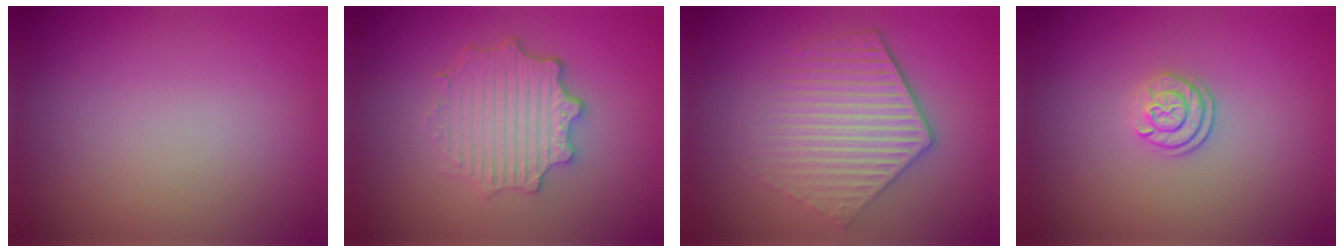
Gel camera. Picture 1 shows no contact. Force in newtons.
{"total": 4.8, "press": 3.8, "slide": 3.1}
{"total": 5.7, "press": 4.2, "slide": 3.8}
{"total": 2.1, "press": 1.7, "slide": 1.3}